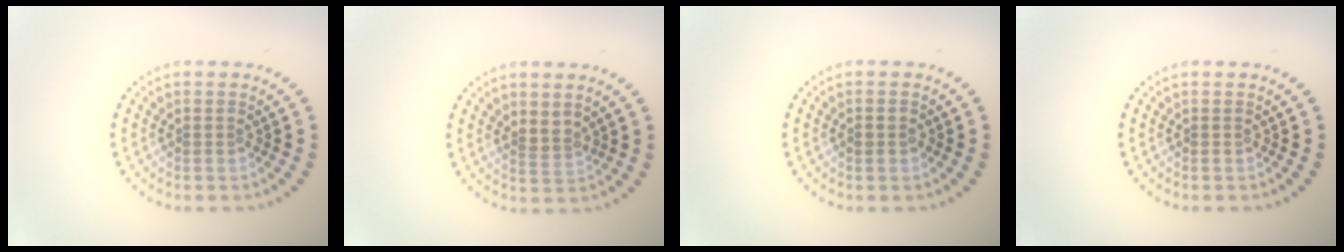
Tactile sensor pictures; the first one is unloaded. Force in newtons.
{"total": 1.1, "press": 0.6, "slide": 0.9}
{"total": 1.0, "press": 1.0, "slide": 0.2}
{"total": 0.0}